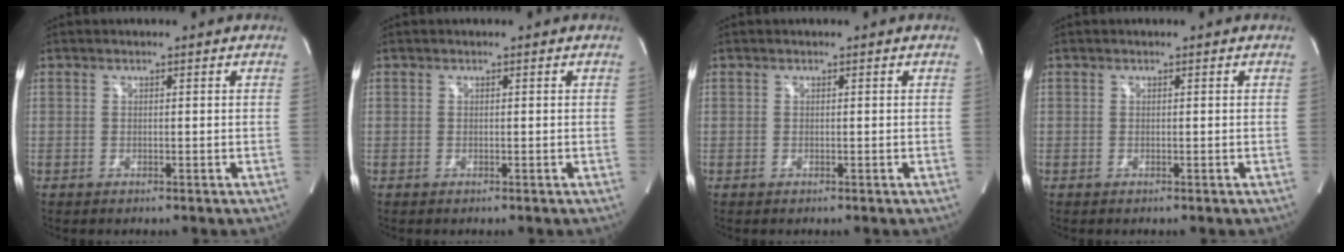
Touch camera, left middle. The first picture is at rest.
{"total": 0.0}
{"total": 0.0}
{"total": 0.0}